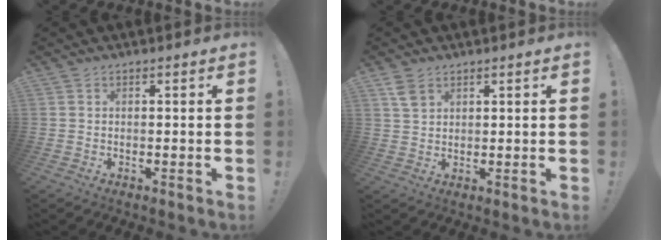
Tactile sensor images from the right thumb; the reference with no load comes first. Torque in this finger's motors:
{"motor_torque": [0.00, 0.00, 0.00, 0.00, 0.00]}